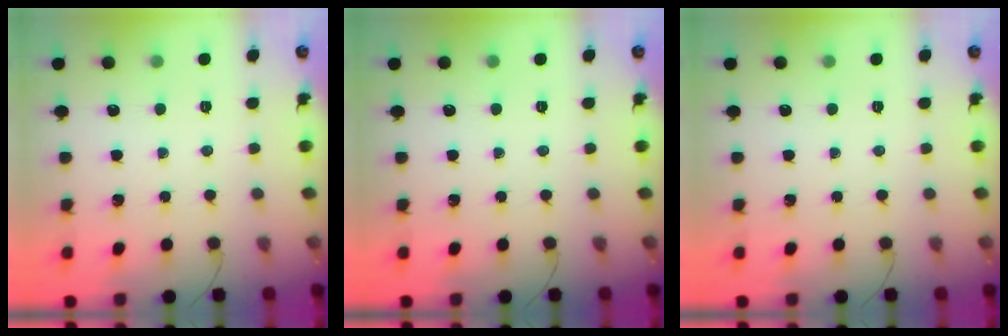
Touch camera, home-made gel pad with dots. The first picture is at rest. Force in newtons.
{"total": 0.0}
{"total": 0.0}